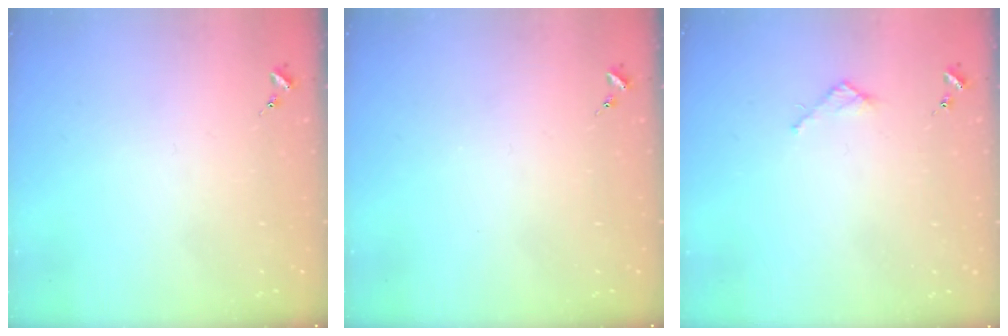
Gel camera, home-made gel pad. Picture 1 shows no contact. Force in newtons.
{"total": 0.0}
{"total": 2.7, "press": 2.7, "slide": 0.2}